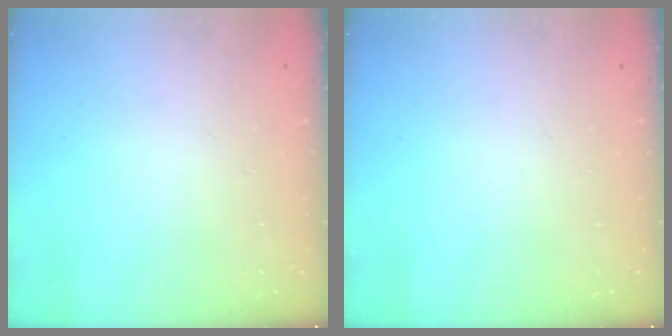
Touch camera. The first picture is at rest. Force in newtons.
{"total": 0.0}